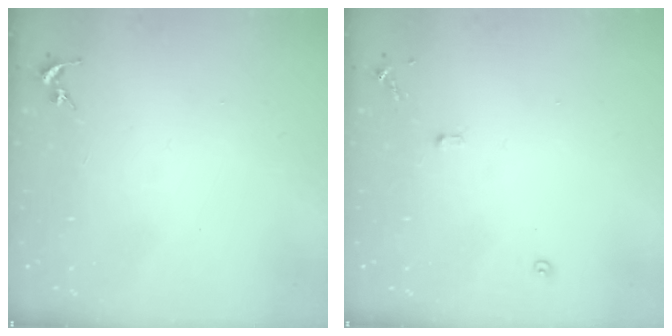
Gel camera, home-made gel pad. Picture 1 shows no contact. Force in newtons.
{"total": 7.4, "press": 7.4, "slide": 0.8}